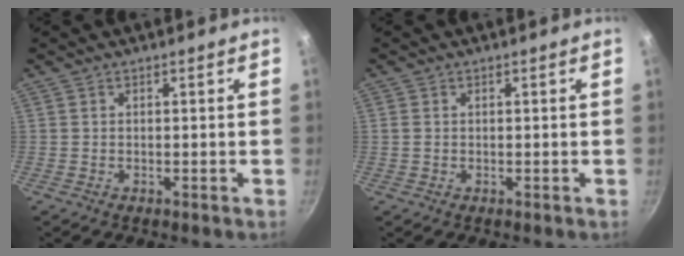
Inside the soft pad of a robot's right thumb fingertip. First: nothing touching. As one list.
[{"total": 1.1, "force": [0.1, 0.9, 0.6], "torque": [-0.012, 0.003, 0.002]}]